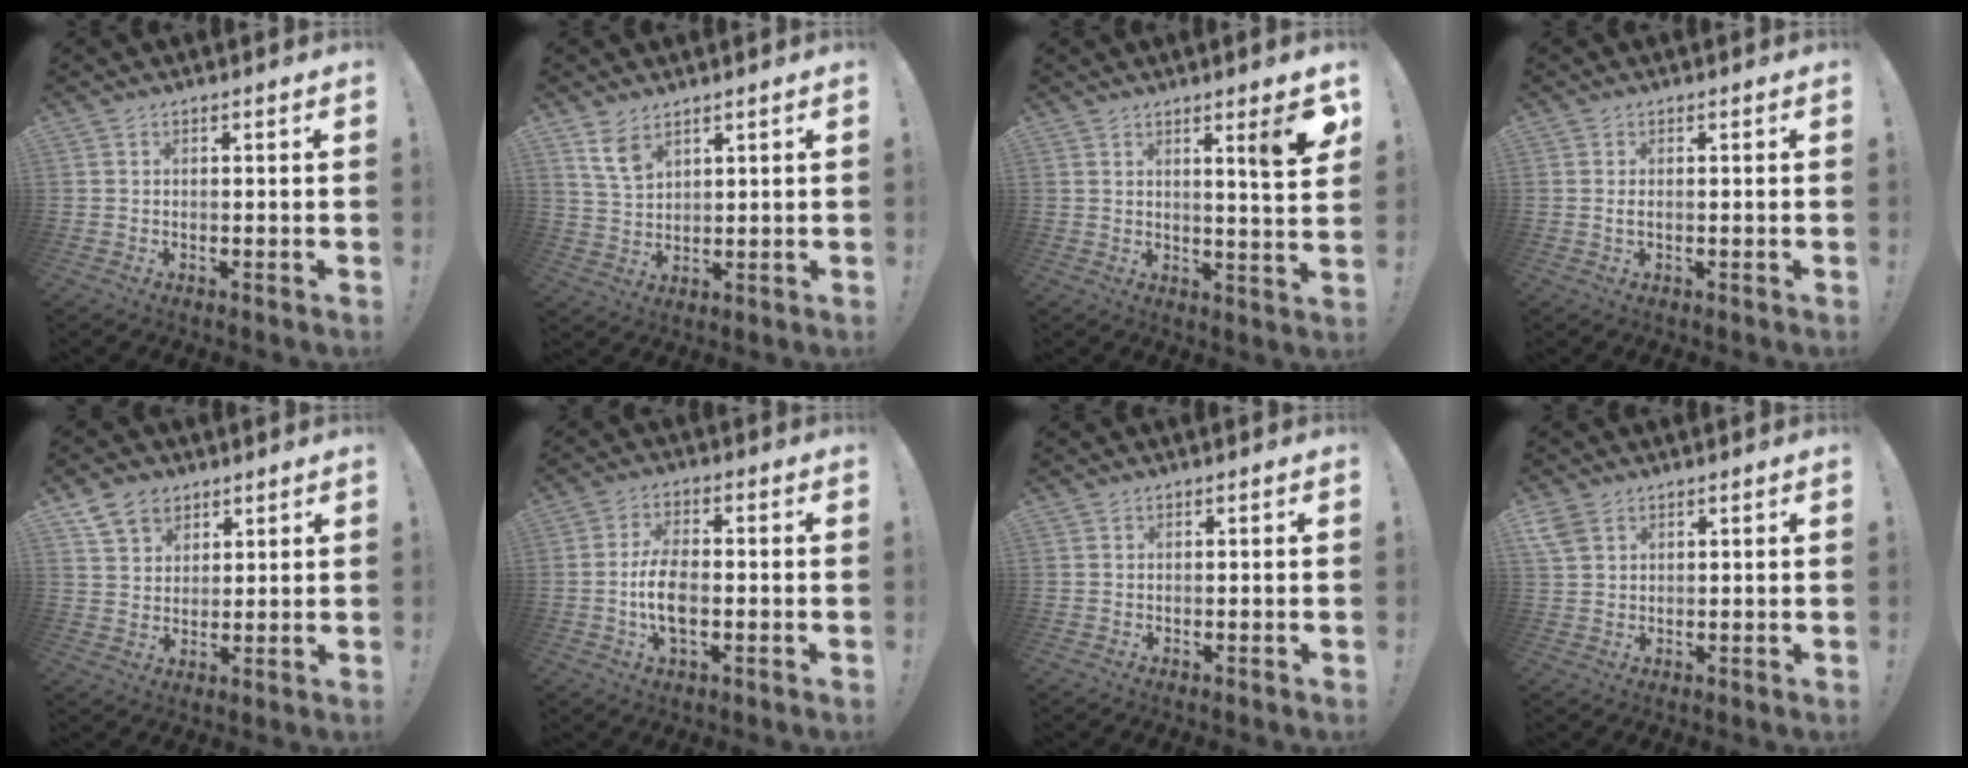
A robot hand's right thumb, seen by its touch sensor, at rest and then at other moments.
{"total": 7.2, "force": [4.7, 4.3, 3.5], "torque": [-0.059, -0.022, 0.090]}
{"total": 8.4, "force": [4.3, -0.2, 7.2], "torque": [-0.086, -0.029, 0.057]}
{"total": 1.0, "force": [-0.1, 0.2, 1.0], "torque": [-0.013, -0.001, -0.004]}
{"total": 8.2, "force": [5.2, 5.8, 2.5], "torque": [-0.035, -0.025, 0.102]}
{"total": 8.7, "force": [-1.7, 4.4, 7.4], "torque": [-0.151, -0.001, -0.031]}
{"total": 0.0}
{"total": 4.3, "force": [2.5, 2.7, 2.1], "torque": [-0.039, -0.006, 0.051]}